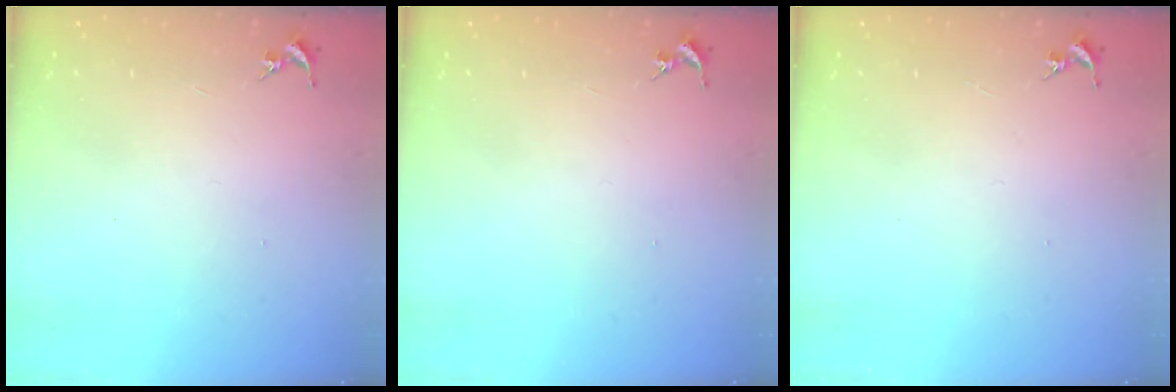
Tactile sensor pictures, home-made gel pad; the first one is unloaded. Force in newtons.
{"total": 0.0}
{"total": 0.0}